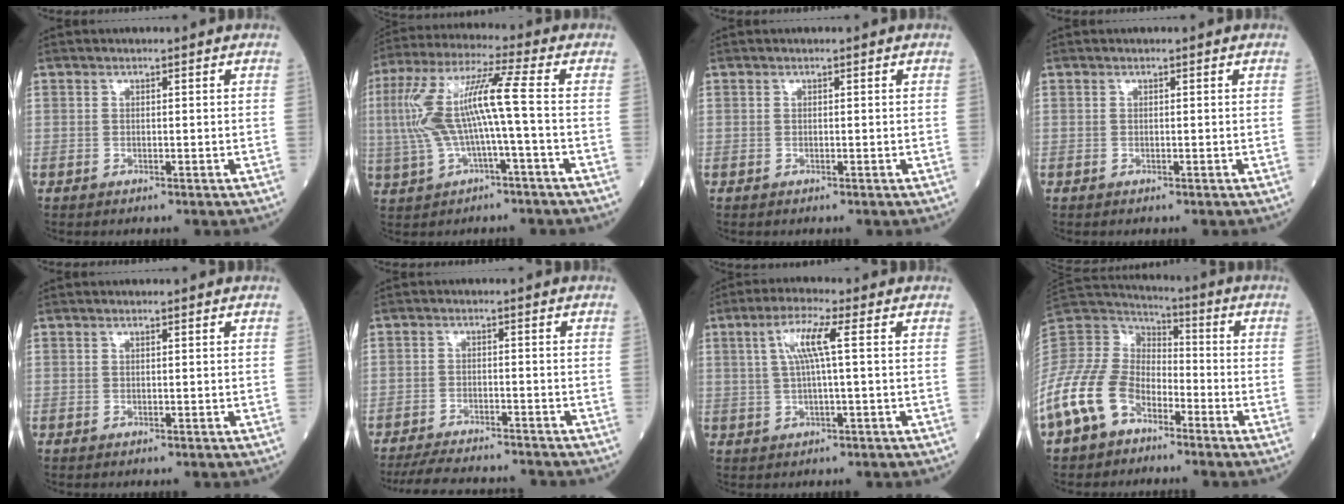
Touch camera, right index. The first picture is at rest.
{"total": 12.5, "force": [-0.5, 0.7, 12.4], "torque": [-0.264, 0.032, -0.012]}
{"total": 0.0}
{"total": 0.0}
{"total": 0.0}
{"total": 10.3, "force": [-9.7, 1.8, 3.0], "torque": [-0.049, -0.006, -0.146]}
{"total": 5.9, "force": [1.3, -0.1, 5.7], "torque": [-0.115, 0.013, 0.028]}
{"total": 17.7, "force": [-10.1, 11.2, 9.3], "torque": [-0.241, 0.022, -0.200]}